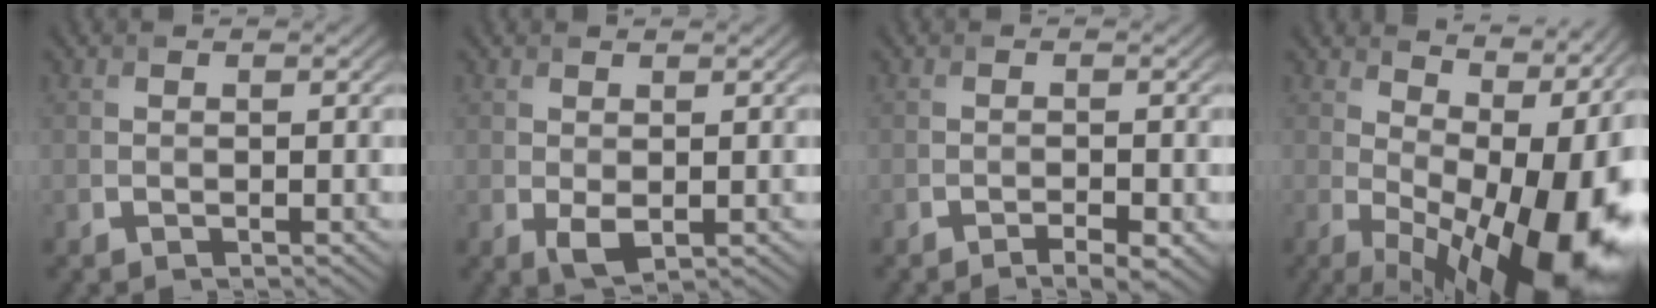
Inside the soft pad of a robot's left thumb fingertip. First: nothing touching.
{"total": 1.8, "force": [-0.3, 1.0, 1.5], "torque": [-0.036, -0.008, -0.001]}
{"total": 2.6, "force": [-1.7, 0.5, 2.0], "torque": [-0.030, 0.001, -0.027]}
{"total": 16.4, "force": [0.1, 8.3, 14.2], "torque": [-0.175, -0.021, 0.036]}